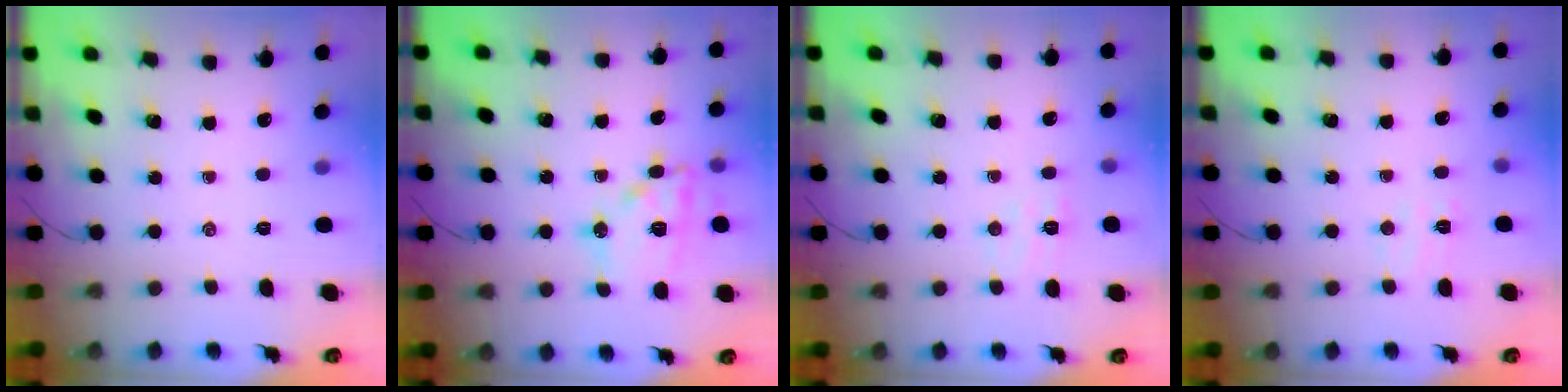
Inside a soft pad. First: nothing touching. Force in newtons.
{"total": 14.7, "press": 14.6, "slide": 1.8}
{"total": 6.7, "press": 6.6, "slide": 1.4}
{"total": 5.0, "press": 4.9, "slide": 1.1}